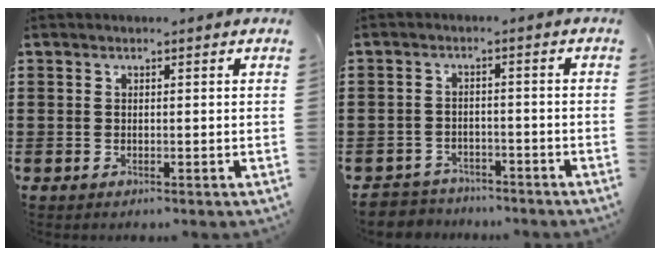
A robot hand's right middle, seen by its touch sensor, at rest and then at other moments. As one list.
[{"total": 3.4, "force": [-3.3, 0.8, -0.4], "torque": [-0.008, -0.002, -0.076]}]